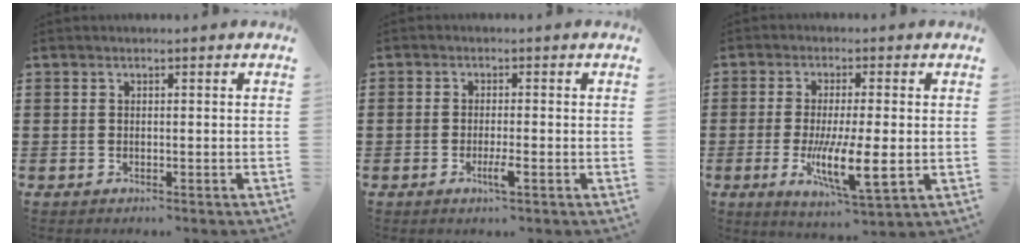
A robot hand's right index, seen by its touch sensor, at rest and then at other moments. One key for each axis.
{"total": 2.6, "fx": -1.2, "fy": 0.4, "fz": 2.2, "tx": -0.045, "ty": -0.005, "tz": -0.023}
{"total": 9.1, "fx": -1.4, "fy": 2.3, "fz": 8.7, "tx": -0.167, "ty": -0.014, "tz": -0.022}